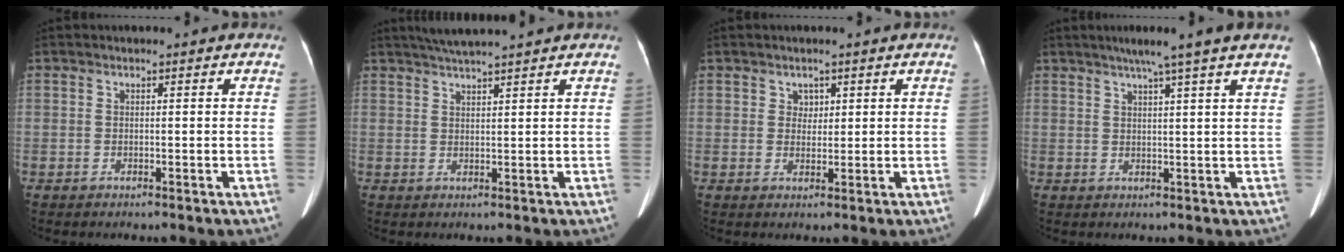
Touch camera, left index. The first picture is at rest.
{"total": 5.4, "force": [4.7, -0.7, 2.5], "torque": [-0.044, 0.024, 0.082]}
{"total": 1.6, "force": [0.6, 1.4, 0.4], "torque": [-0.007, -0.001, 0.010]}
{"total": 6.6, "force": [4.8, -1.5, 4.3], "torque": [-0.059, 0.011, 0.064]}